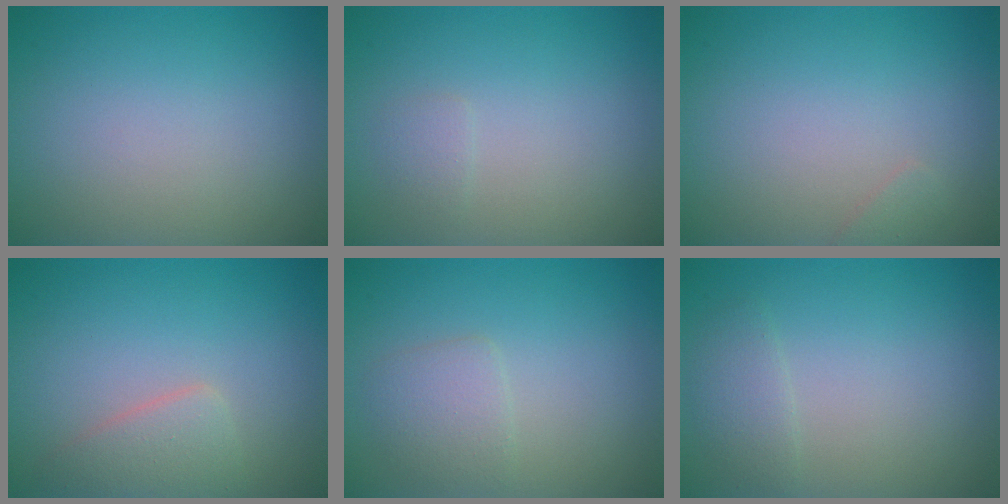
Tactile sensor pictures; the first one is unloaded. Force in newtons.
{"total": 0.7, "press": 0.7, "slide": 0.0}
{"total": 0.6, "press": 0.6, "slide": 0.1}
{"total": 2.4, "press": 2.4, "slide": 0.1}
{"total": 1.9, "press": 1.9, "slide": 0.0}
{"total": 1.5, "press": 1.5, "slide": 0.1}